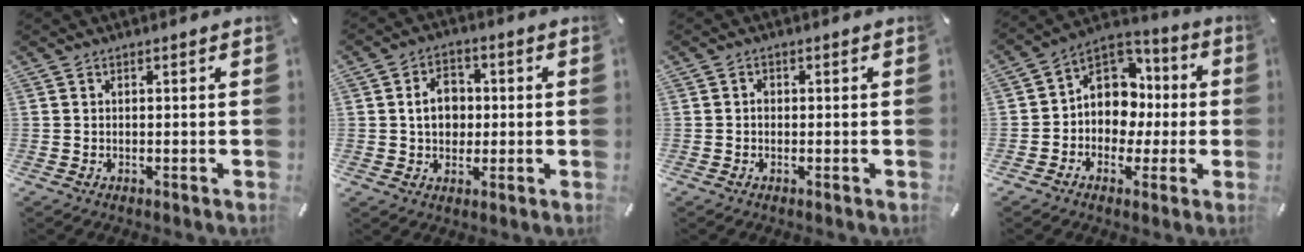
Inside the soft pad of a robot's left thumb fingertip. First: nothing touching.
{"total": 7.5, "force": [0.4, 6.2, 4.3], "torque": [-0.073, 0.005, 0.003]}
{"total": 1.1, "force": [-0.2, 0.9, 0.5], "torque": [-0.009, 0.005, -0.005]}
{"total": 11.1, "force": [0.2, 10.1, 4.6], "torque": [-0.081, -0.006, 0.011]}